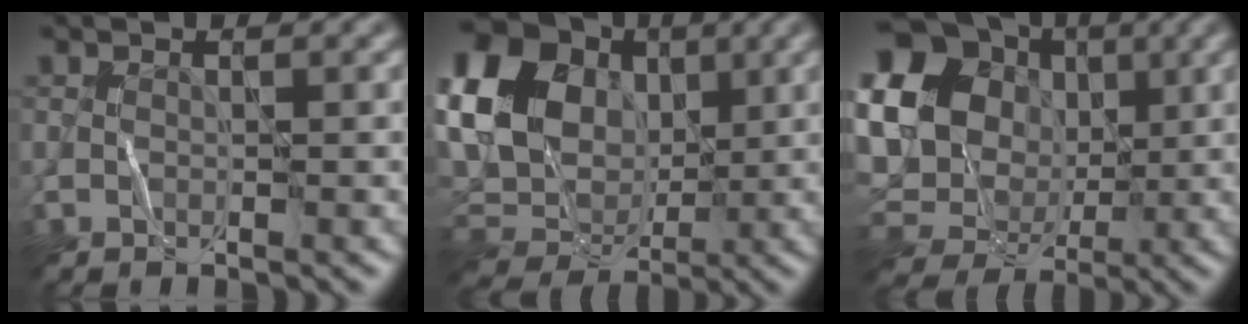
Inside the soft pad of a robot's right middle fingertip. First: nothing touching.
{"total": 20.6, "force": [4.8, 17.2, 10.1], "torque": [-0.228, 0.040, 0.045]}
{"total": 20.9, "force": [3.6, 18.6, 8.7], "torque": [-0.225, 0.033, 0.030]}